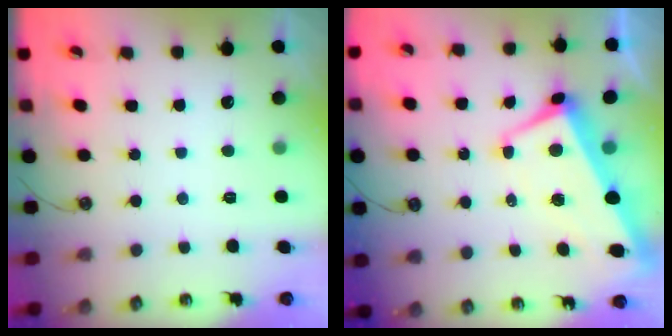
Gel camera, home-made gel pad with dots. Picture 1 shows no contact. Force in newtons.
{"total": 1.8, "press": 1.1, "slide": 1.3}